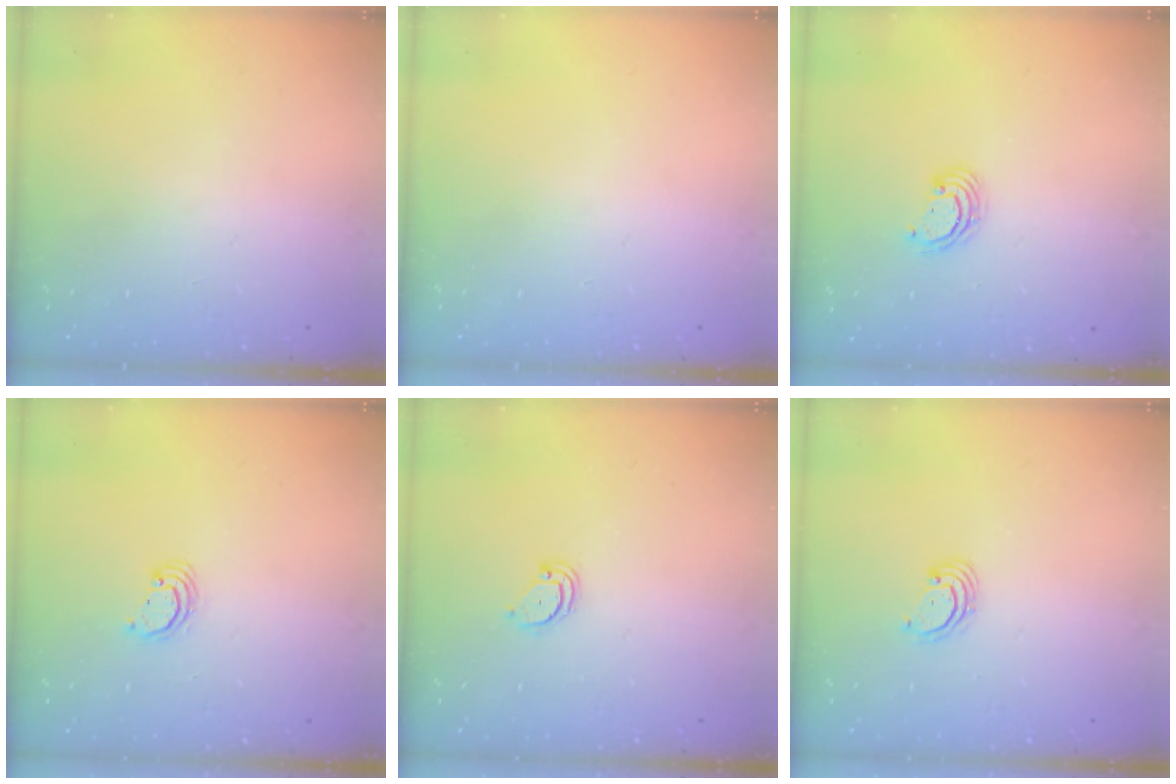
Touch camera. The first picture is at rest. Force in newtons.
{"total": 0.0}
{"total": 3.2, "press": 3.2, "slide": 0.1}
{"total": 2.8, "press": 2.8, "slide": 0.2}
{"total": 2.6, "press": 2.6, "slide": 0.2}
{"total": 2.7, "press": 2.7, "slide": 0.3}